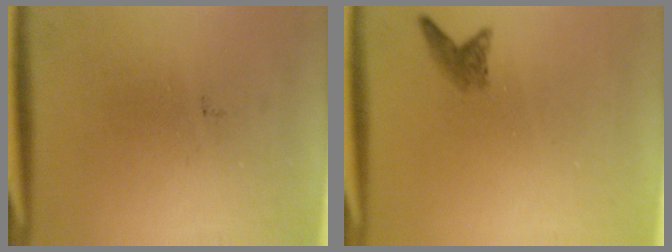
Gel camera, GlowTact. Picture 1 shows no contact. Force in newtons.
{"total": 1.5}